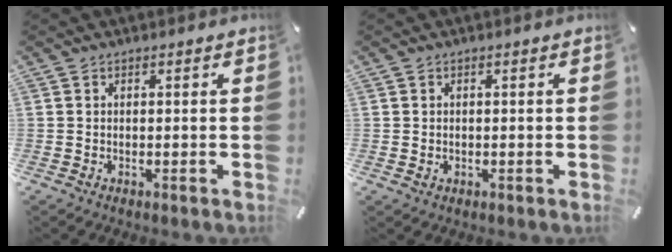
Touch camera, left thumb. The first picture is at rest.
{"total": 0.8, "force": [0.1, 0.7, 0.0], "torque": [-0.001, 0.006, 0.001]}